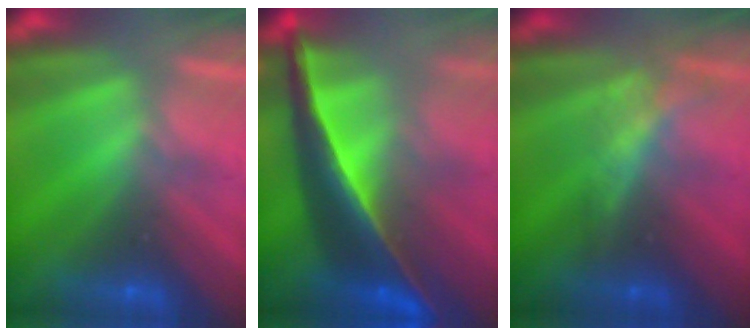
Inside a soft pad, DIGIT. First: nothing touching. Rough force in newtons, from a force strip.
{"total": 7.6}
{"total": 1.7}